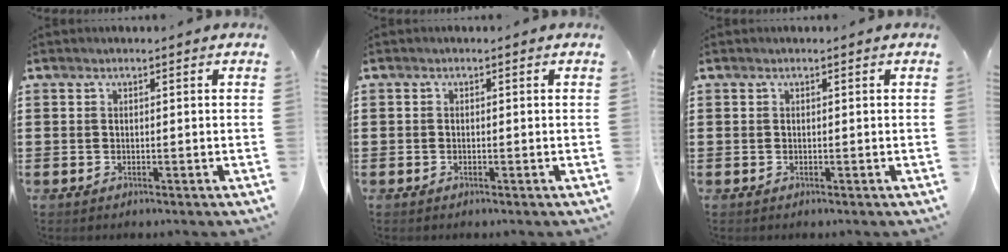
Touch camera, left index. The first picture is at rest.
{"total": 0.6, "force": [-0.5, 0.4, 0.1], "torque": [-0.002, 0.000, -0.010]}
{"total": 0.0}